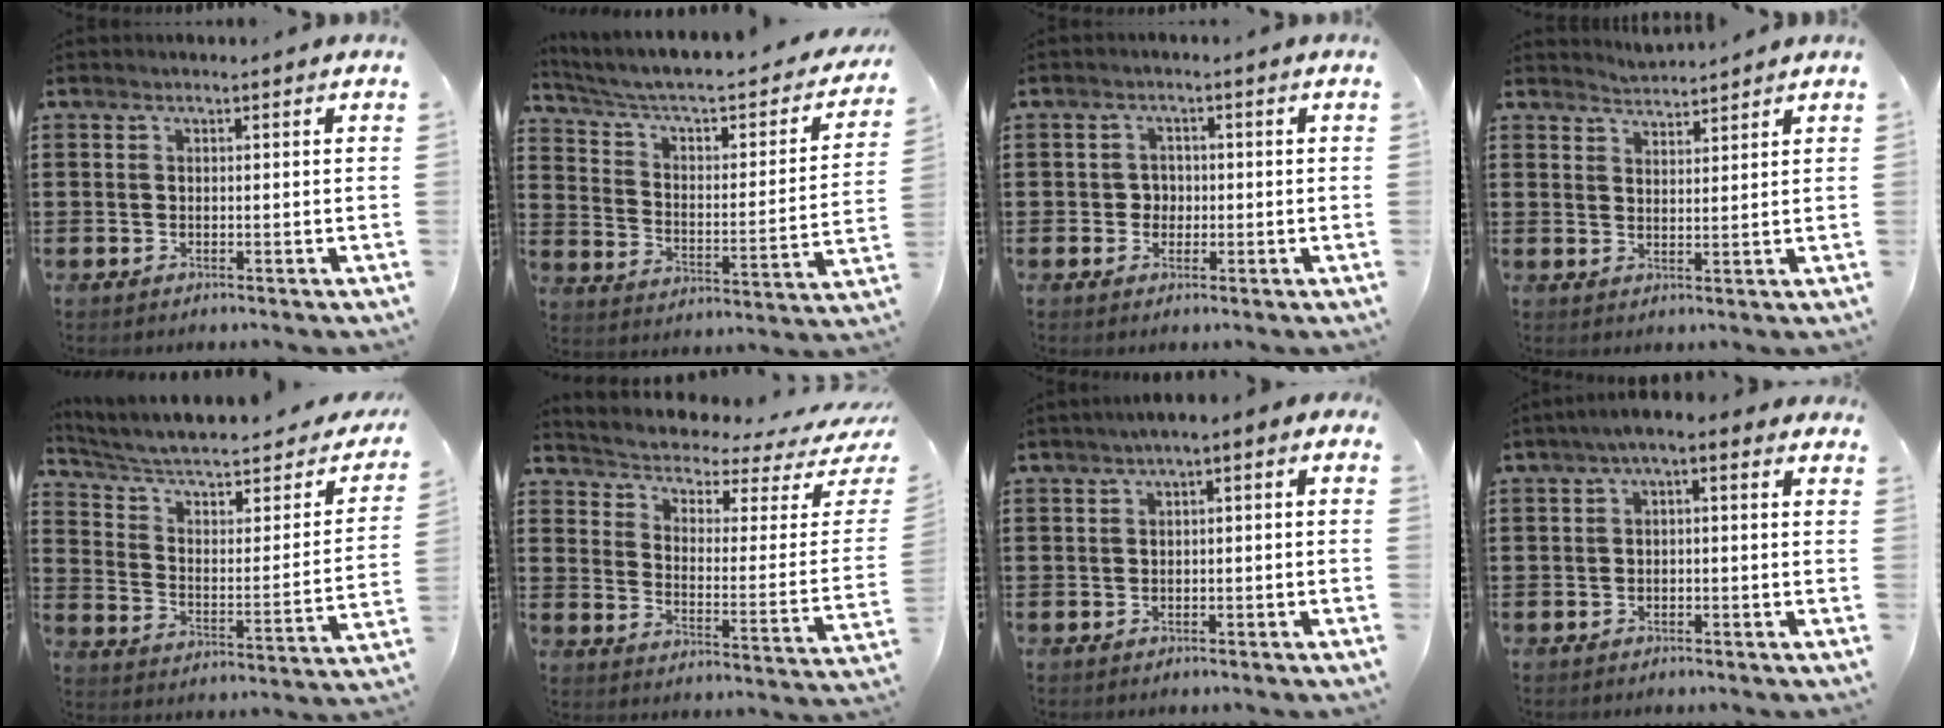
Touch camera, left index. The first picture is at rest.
{"total": 4.9, "force": [3.6, 1.3, 3.0], "torque": [-0.077, -0.037, 0.052]}
{"total": 2.1, "force": [-0.3, 2.0, 0.7], "torque": [-0.021, 0.007, -0.009]}
{"total": 2.8, "force": [2.7, -0.2, -0.3], "torque": [-0.001, -0.010, 0.051]}
{"total": 5.1, "force": [3.9, 1.6, 2.9], "torque": [-0.078, -0.035, 0.058]}
{"total": 2.3, "force": [1.8, 0.7, 1.2], "torque": [-0.040, -0.026, 0.021]}
{"total": 2.5, "force": [-2.0, 0.7, 1.2], "torque": [-0.024, 0.005, -0.045]}
{"total": 2.8, "force": [-2.5, 0.6, 1.2], "torque": [-0.031, 0.002, -0.058]}